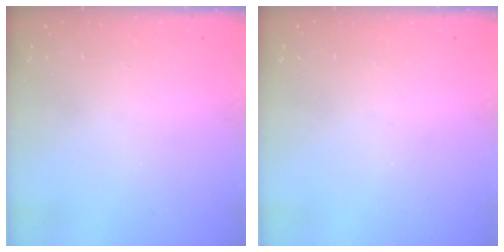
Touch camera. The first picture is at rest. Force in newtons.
{"total": 0.0}